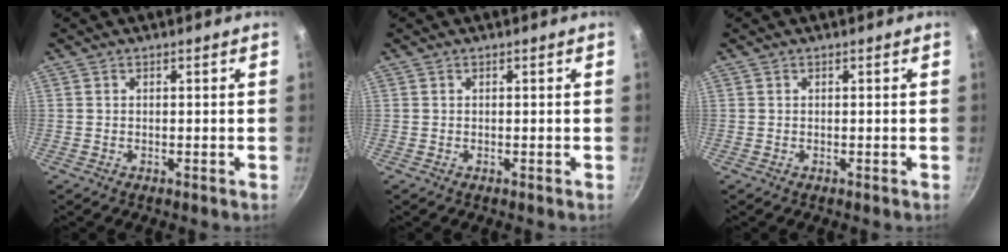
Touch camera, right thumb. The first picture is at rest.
{"total": 0.0}
{"total": 0.0}